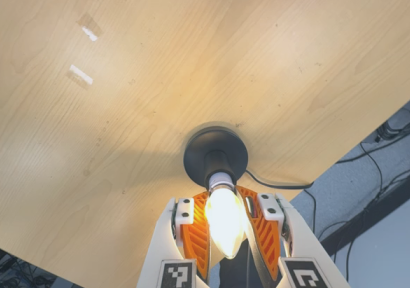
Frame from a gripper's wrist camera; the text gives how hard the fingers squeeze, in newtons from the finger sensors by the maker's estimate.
{"total": 20.6, "left": 22.4, "right": 18.7}